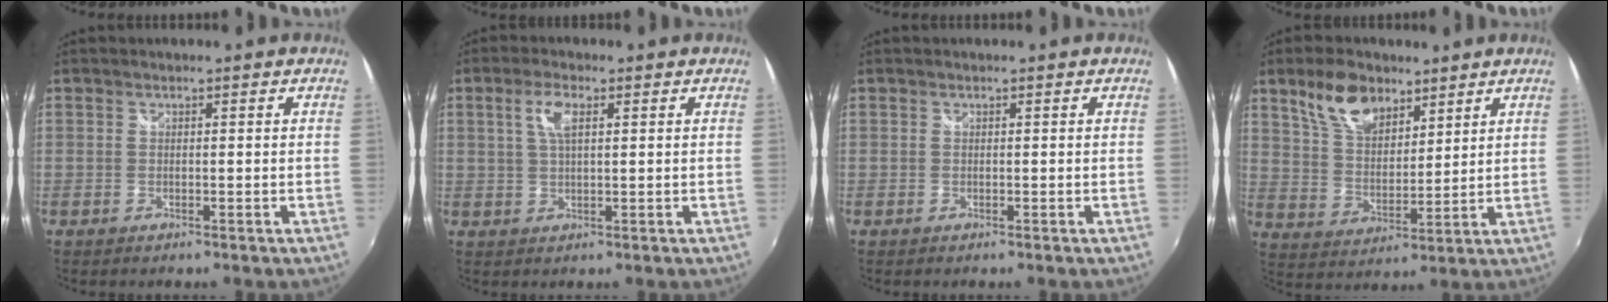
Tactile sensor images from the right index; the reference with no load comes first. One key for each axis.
{"total": 4.5, "fx": 1.6, "fy": 1.6, "fz": 3.9, "tx": -0.074, "ty": 0.005, "tz": 0.031}
{"total": 0.0}
{"total": 10.7, "fx": 7.1, "fy": 5.6, "fz": 5.7, "tx": -0.106, "ty": 0.015, "tz": 0.139}